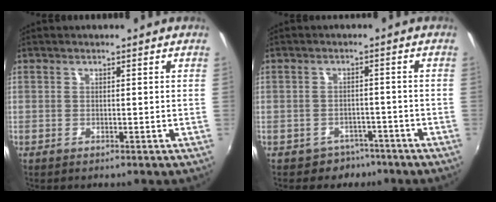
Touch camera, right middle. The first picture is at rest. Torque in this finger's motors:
{"motor_torque": [-0.13, 0.04, 0.05, 0.02]}